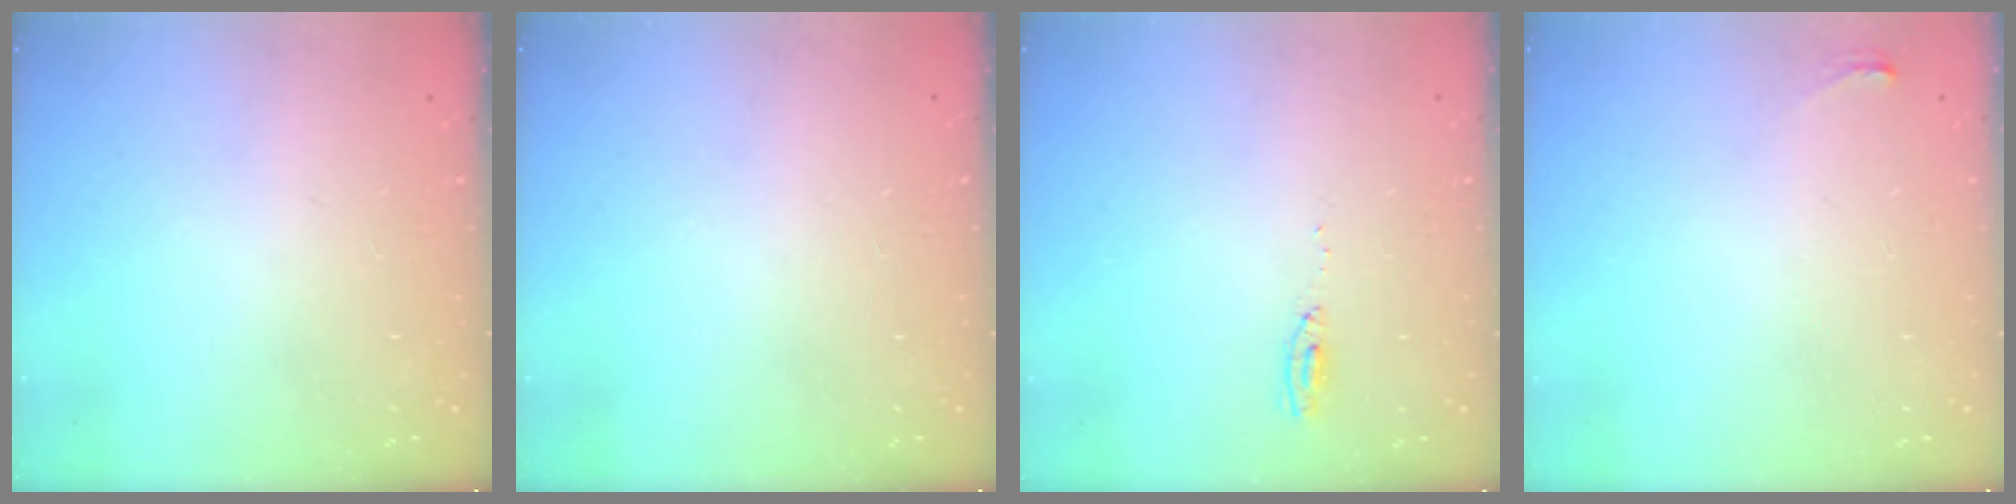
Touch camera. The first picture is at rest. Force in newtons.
{"total": 0.0}
{"total": 3.6, "press": 3.5, "slide": 1.1}
{"total": 3.9, "press": 3.7, "slide": 1.4}